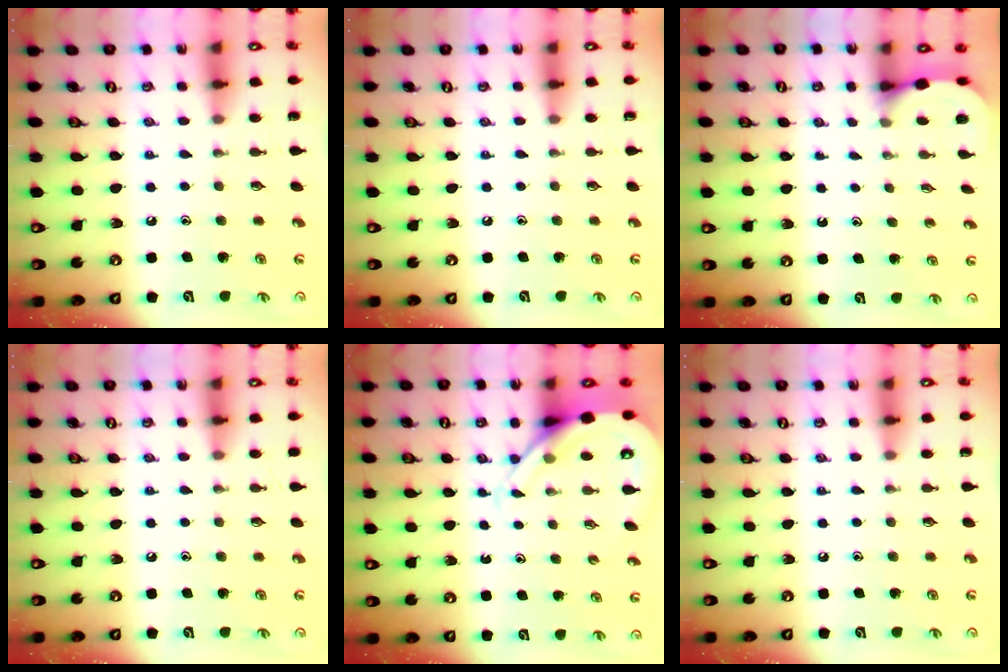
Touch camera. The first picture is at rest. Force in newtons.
{"total": 0.0}
{"total": 2.6, "press": 2.6, "slide": 0.2}
{"total": 2.8, "press": 2.8, "slide": 0.4}
{"total": 7.3, "press": 7.2, "slide": 0.9}
{"total": 0.0}